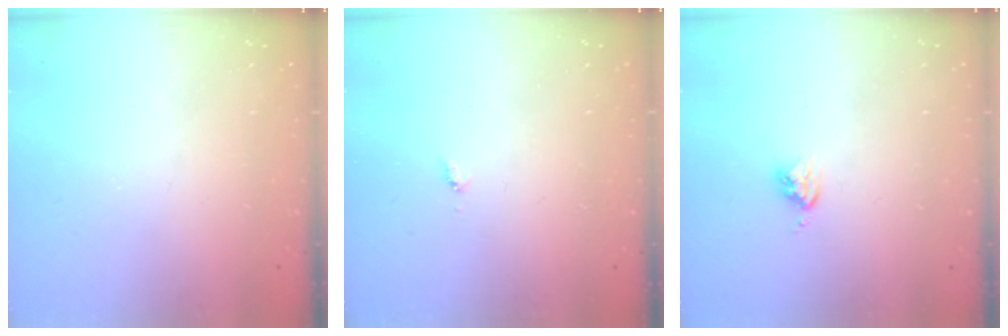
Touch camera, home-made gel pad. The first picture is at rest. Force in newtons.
{"total": 3.5, "press": 3.5, "slide": 0.5}
{"total": 3.7, "press": 3.7, "slide": 0.5}